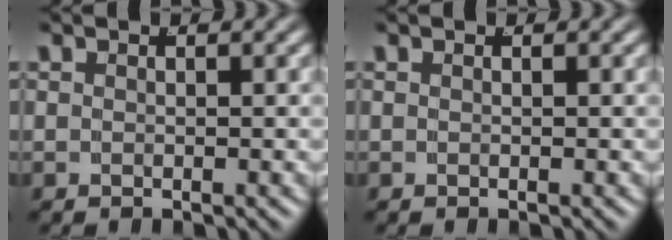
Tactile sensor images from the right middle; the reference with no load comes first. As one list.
[{"total": 0.0}]